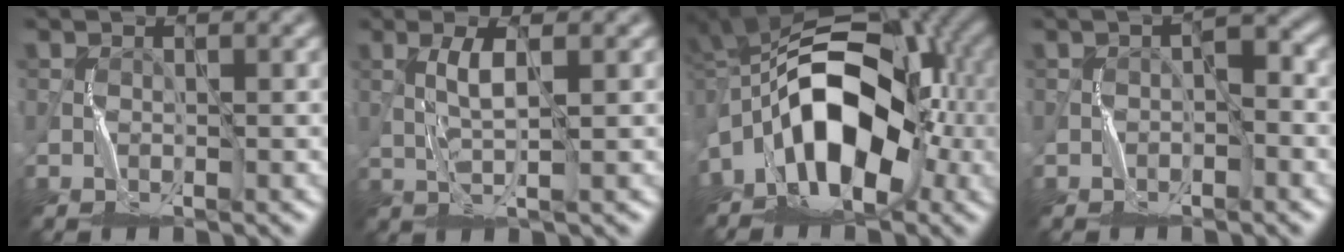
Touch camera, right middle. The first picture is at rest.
{"total": 2.5, "force": [0.6, -0.3, 2.4], "torque": [-0.052, 0.004, 0.014]}
{"total": 12.1, "force": [-3.3, 6.8, 9.4], "torque": [-0.154, 0.022, -0.077]}
{"total": 2.3, "force": [-0.7, 1.1, 1.9], "torque": [-0.021, 0.012, -0.012]}